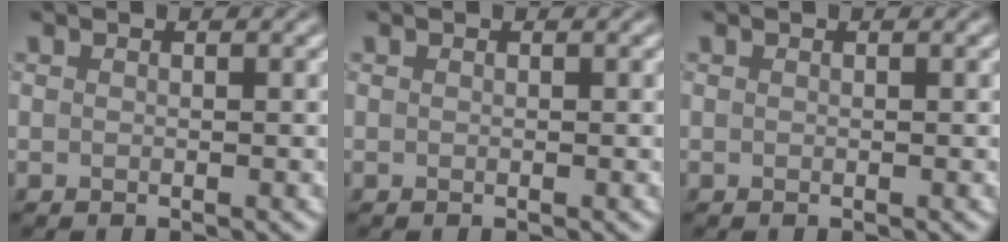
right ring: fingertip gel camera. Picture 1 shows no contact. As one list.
[{"total": 0.0}, {"total": 0.0}]